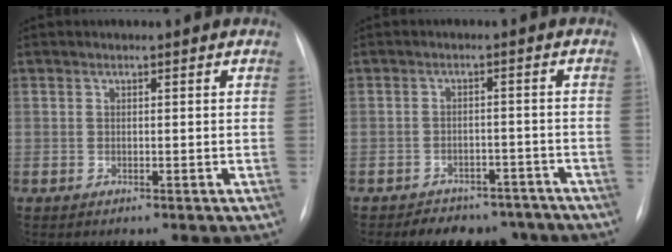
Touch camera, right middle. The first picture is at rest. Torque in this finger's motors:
{"motor_torque": [0.13, -0.13, 0.08, 0.04]}